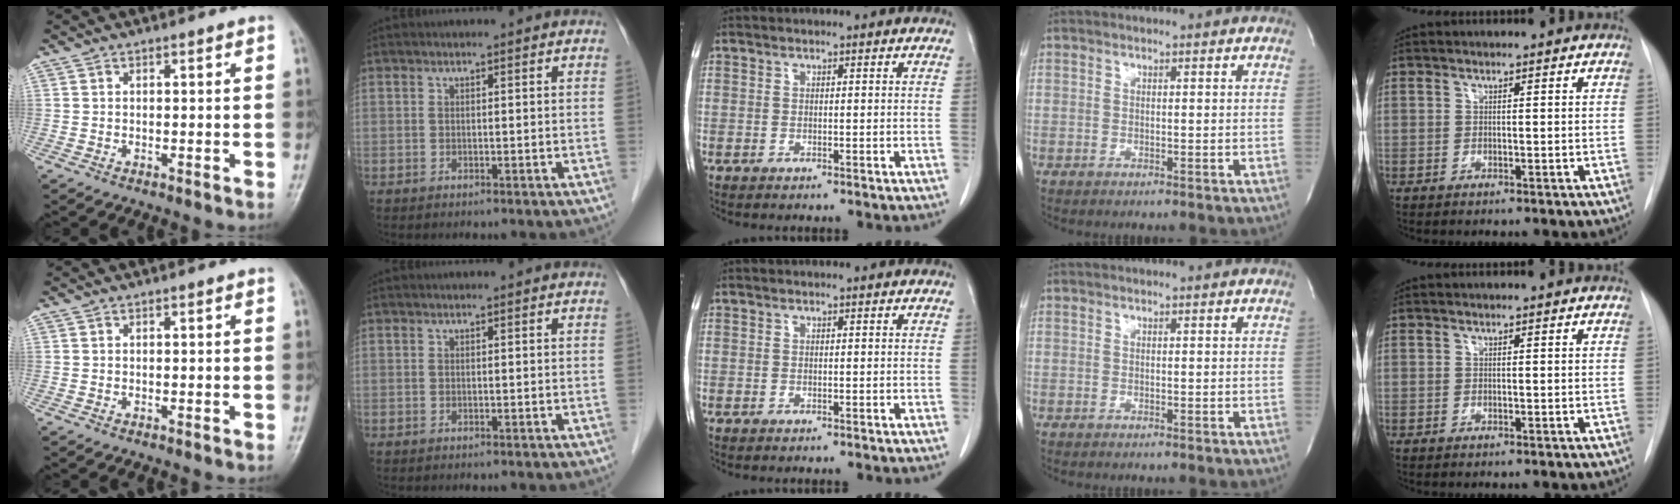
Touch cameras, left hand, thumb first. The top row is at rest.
{}